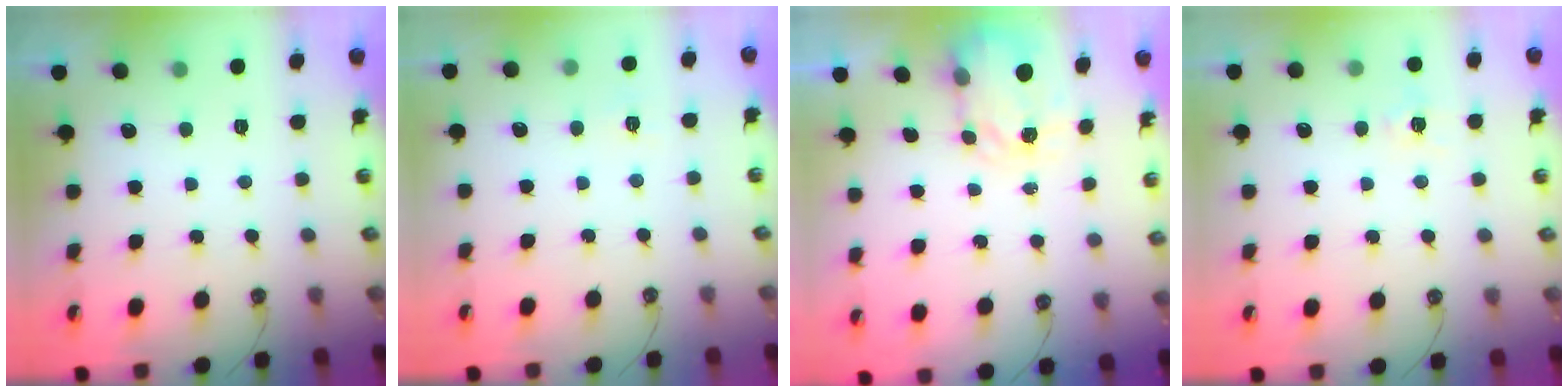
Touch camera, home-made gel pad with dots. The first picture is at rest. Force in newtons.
{"total": 3.9, "press": 3.8, "slide": 0.5}
{"total": 3.5, "press": 3.5, "slide": 0.4}
{"total": 5.8, "press": 5.8, "slide": 0.6}